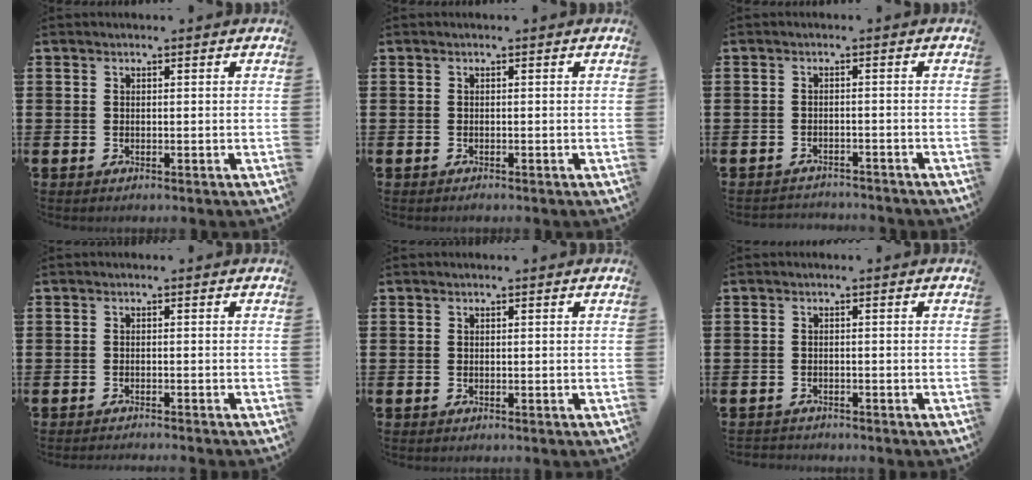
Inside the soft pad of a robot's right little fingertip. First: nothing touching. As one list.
[{"total": 0.0}, {"total": 1.6, "force": [-1.6, 0.0, -0.2], "torque": [-0.002, 0.003, -0.034]}, {"total": 0.7, "force": [-0.7, -0.2, 0.0], "torque": [0.000, -0.001, -0.015]}, {"total": 0.0}, {"total": 0.8, "force": [-0.8, 0.1, -0.1], "torque": [-0.001, 0.001, -0.017]}]